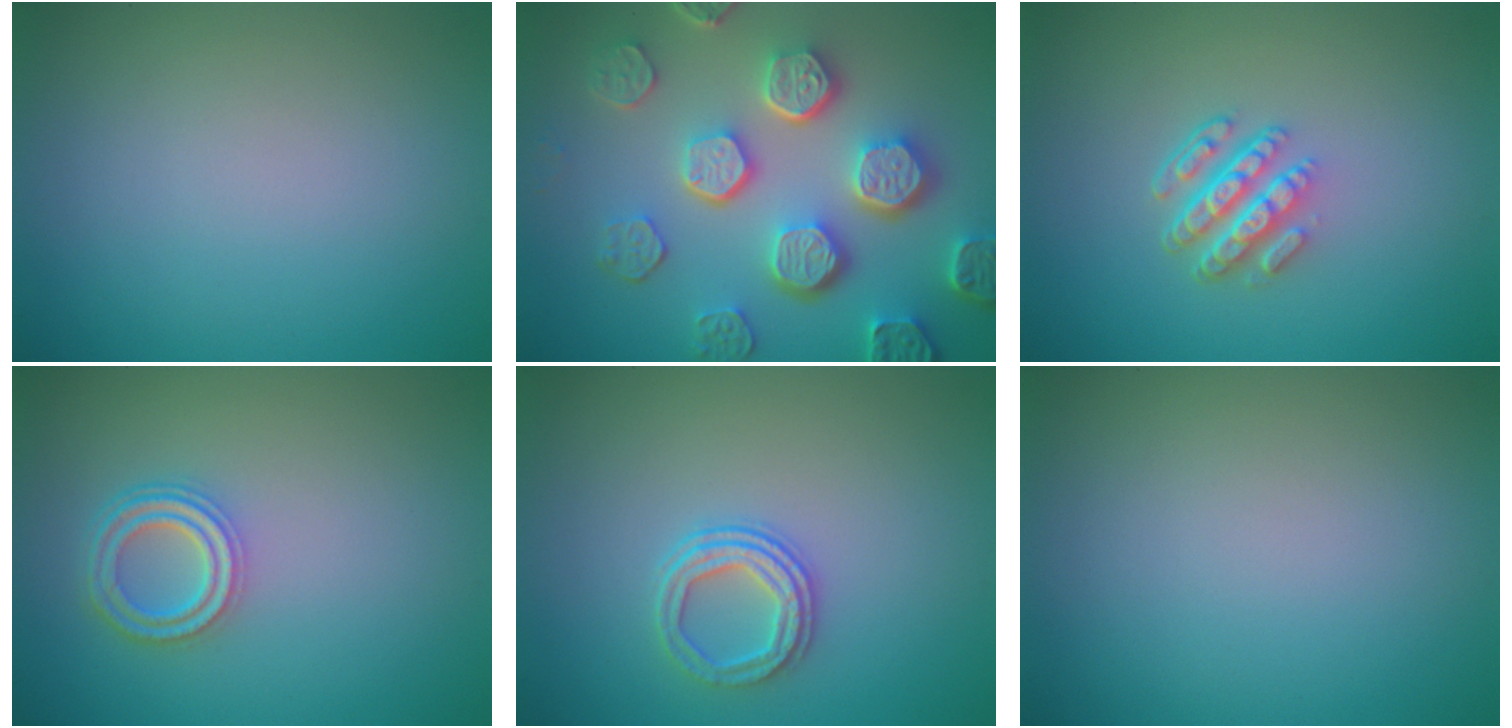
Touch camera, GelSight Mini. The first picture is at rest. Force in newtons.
{"total": 7.8, "press": 6.1, "slide": 5.0}
{"total": 4.3, "press": 3.0, "slide": 3.0}
{"total": 3.6, "press": 2.9, "slide": 2.2}
{"total": 2.7, "press": 2.4, "slide": 1.2}
{"total": 0.0}